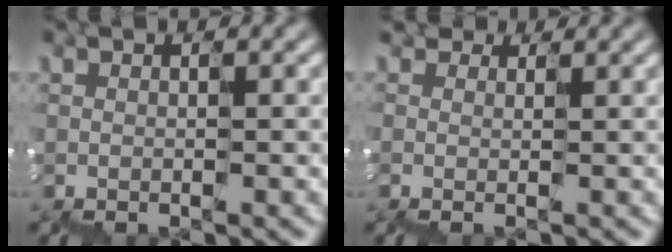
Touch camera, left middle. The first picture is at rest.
{"total": 2.9, "force": [2.1, 1.7, 1.0], "torque": [-0.021, 0.019, 0.035]}